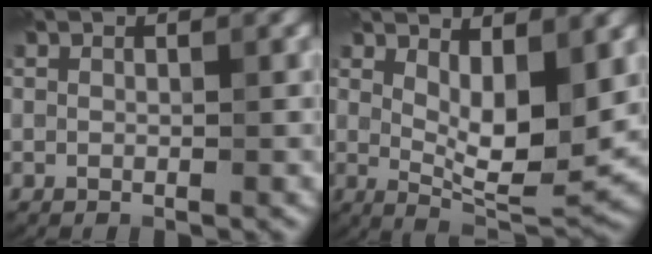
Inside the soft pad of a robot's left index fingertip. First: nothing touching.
{"total": 7.5, "force": [1.5, 2.6, 6.9], "torque": [-0.116, -0.015, 0.032]}